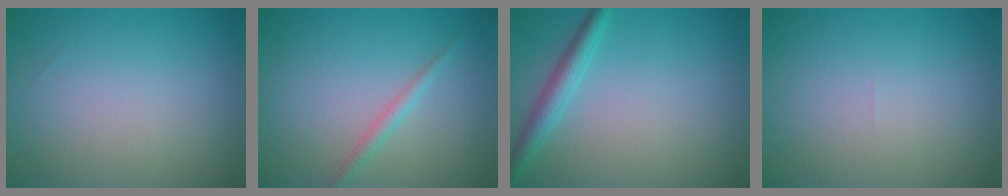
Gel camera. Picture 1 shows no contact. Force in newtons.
{"total": 1.3, "press": 1.3, "slide": 0.0}
{"total": 2.6, "press": 2.6, "slide": 0.1}
{"total": 0.0}